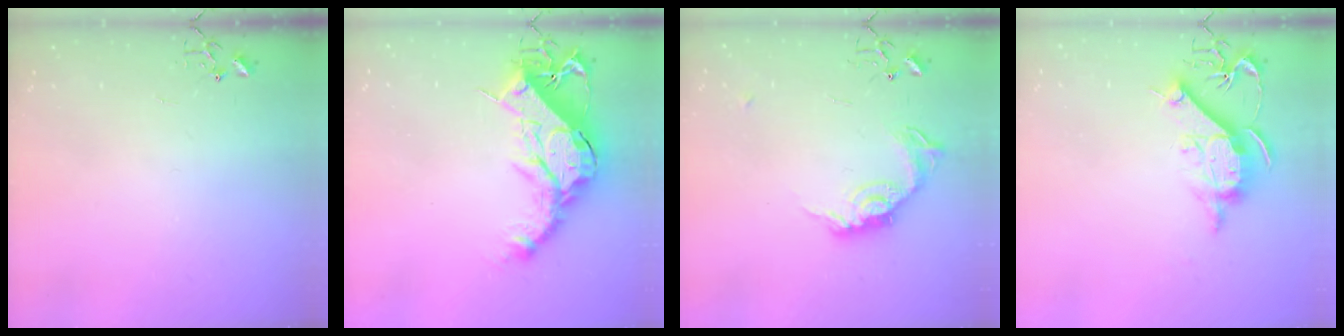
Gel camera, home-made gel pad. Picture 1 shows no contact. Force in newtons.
{"total": 19.8, "press": 19.8, "slide": 1.2}
{"total": 14.2, "press": 14.2, "slide": 0.6}
{"total": 11.7, "press": 11.7, "slide": 0.6}